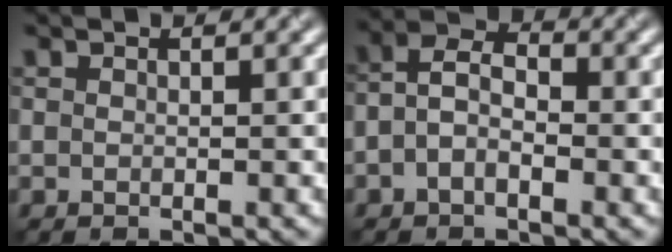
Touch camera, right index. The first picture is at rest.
{"total": 3.0, "force": [-0.8, 1.7, 2.4], "torque": [-0.048, 0.012, -0.024]}